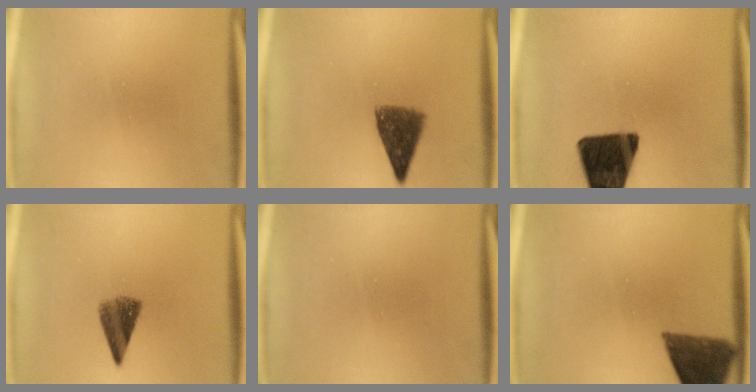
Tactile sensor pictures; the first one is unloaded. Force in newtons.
{"total": 7.3}
{"total": 15.6}
{"total": 5.4}
{"total": 0.0}
{"total": 9.0}